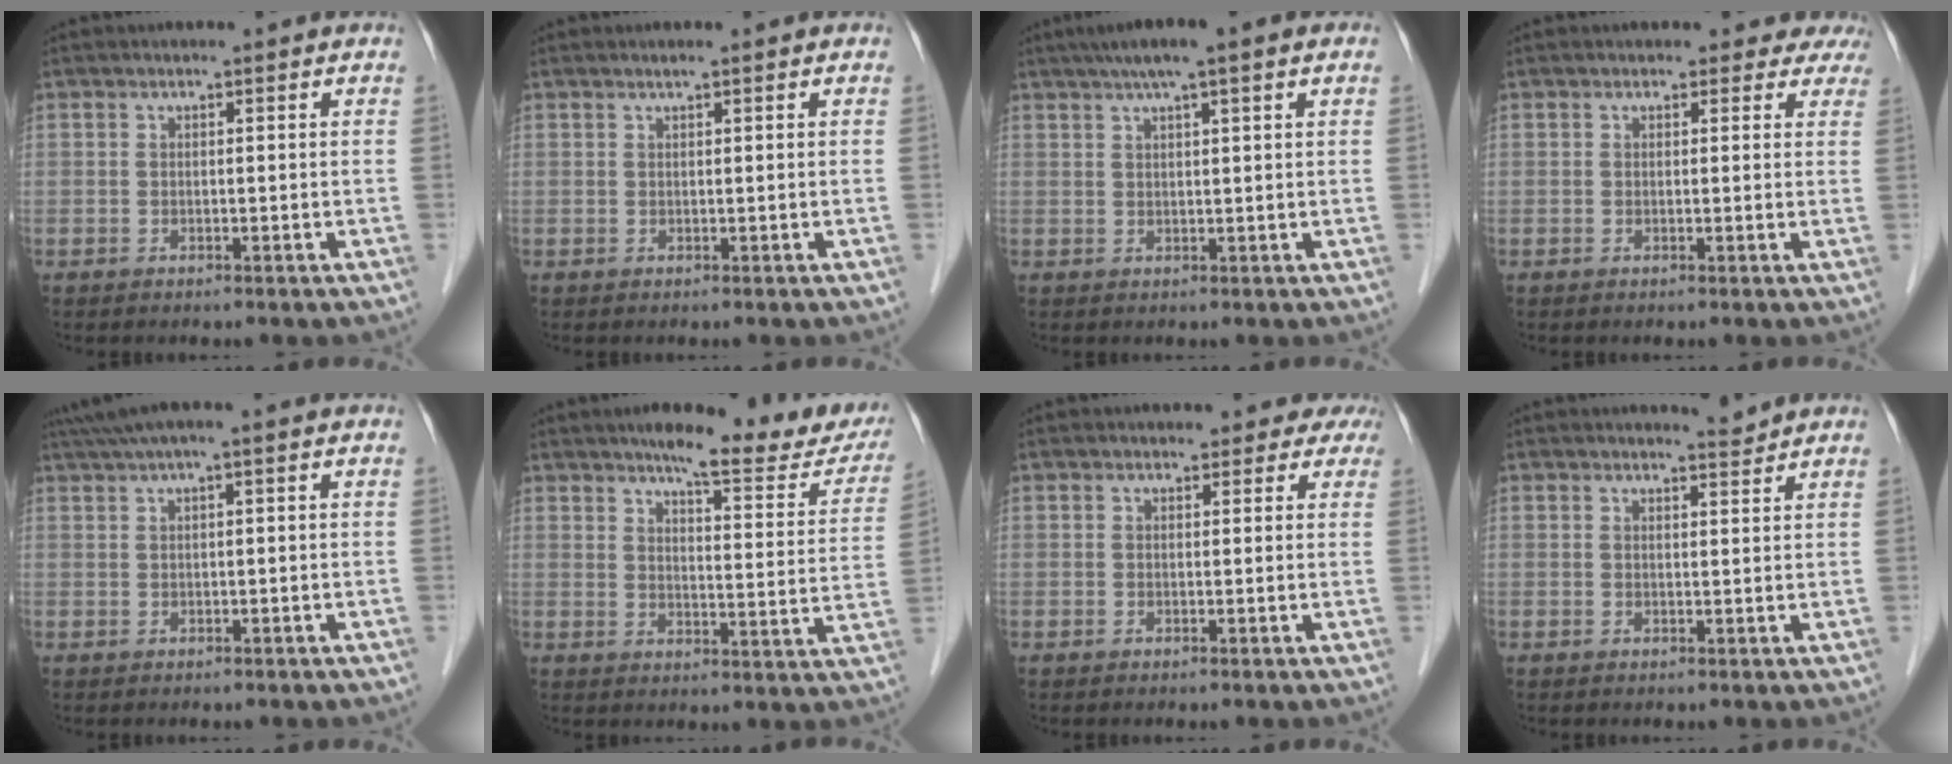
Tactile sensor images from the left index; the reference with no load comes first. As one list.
[{"total": 0.6, "force": [0.5, -0.1, 0.3], "torque": [-0.014, 0.002, 0.012]}, {"total": 7.1, "force": [4.6, 0.3, 5.4], "torque": [-0.084, 0.036, 0.070]}, {"total": 4.6, "force": [4.1, 2.1, -0.5], "torque": [0.033, -0.010, 0.018]}, {"total": 3.3, "force": [1.7, 0.1, 2.9], "torque": [-0.062, 0.031, 0.035]}, {"total": 15.5, "force": [13.1, 3.0, 7.8], "torque": [-0.083, -0.020, 0.152]}, {"total": 4.0, "force": [3.4, 2.2, 0.1], "torque": [0.024, -0.005, 0.015]}, {"total": 1.6, "force": [1.6, -0.3, -0.3], "torque": [-0.007, -0.011, 0.024]}]